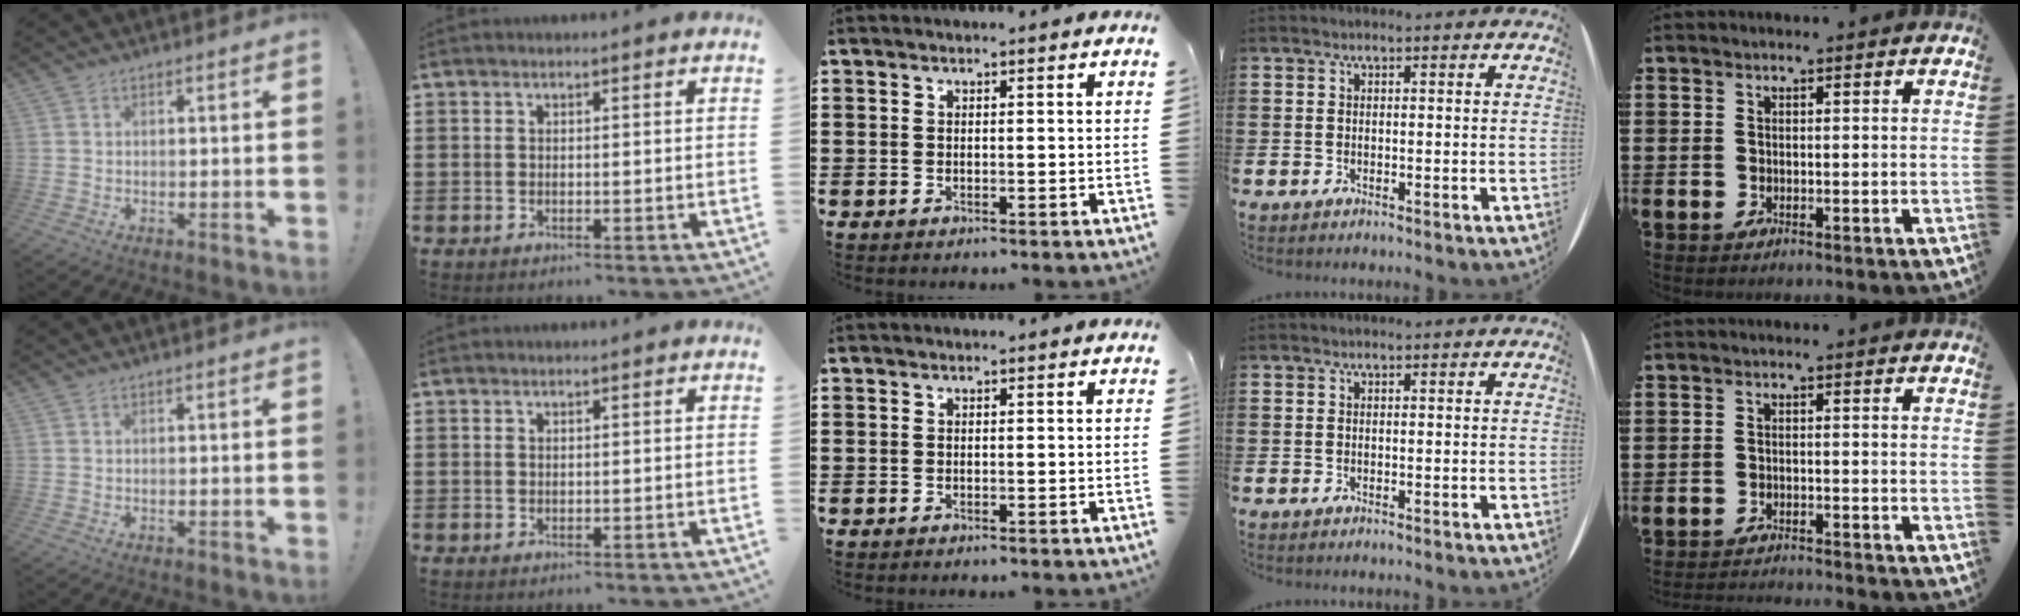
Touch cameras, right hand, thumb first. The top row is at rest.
{"little": {"total": 1.5, "force": [-1.5, -0.2, 0.0], "torque": [-0.001, 0.004, -0.031]}}